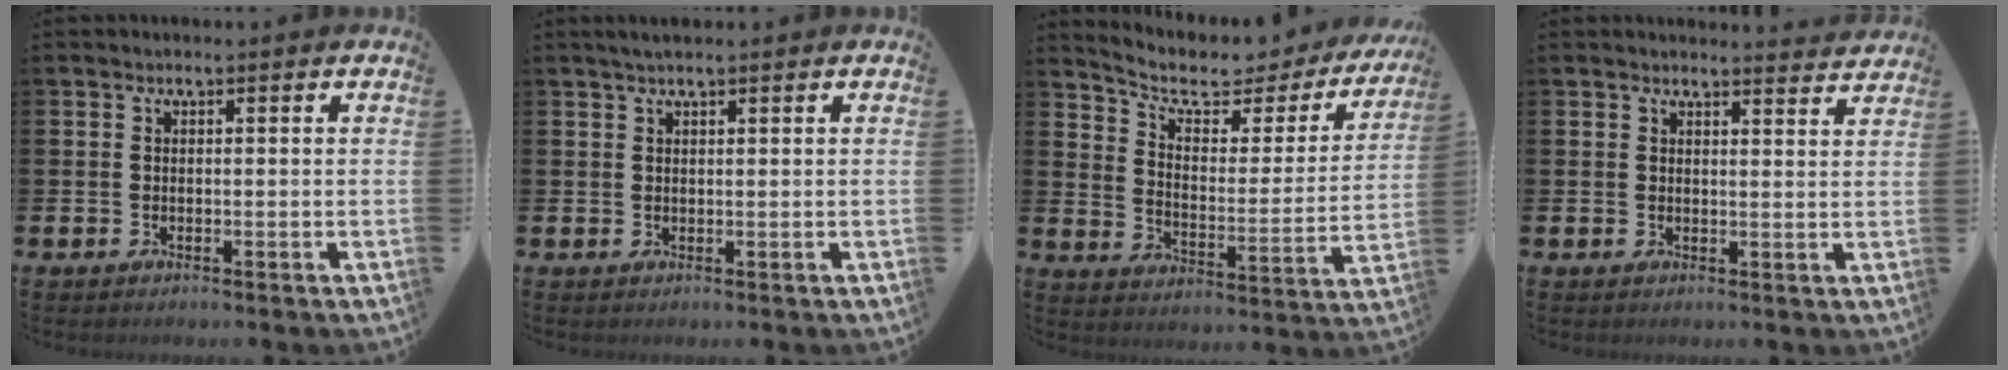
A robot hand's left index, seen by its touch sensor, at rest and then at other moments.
{"total": 1.4, "force": [1.2, 0.2, 0.8], "torque": [-0.009, 0.001, 0.019]}
{"total": 6.8, "force": [5.6, 2.6, 2.7], "torque": [-0.075, -0.042, 0.089]}
{"total": 2.8, "force": [2.8, 0.0, -0.1], "torque": [0.019, -0.026, 0.046]}